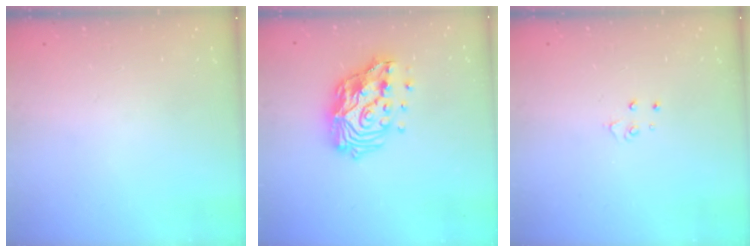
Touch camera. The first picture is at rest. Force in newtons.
{"total": 16.3, "press": 16.2, "slide": 1.6}
{"total": 3.2, "press": 3.2, "slide": 0.3}